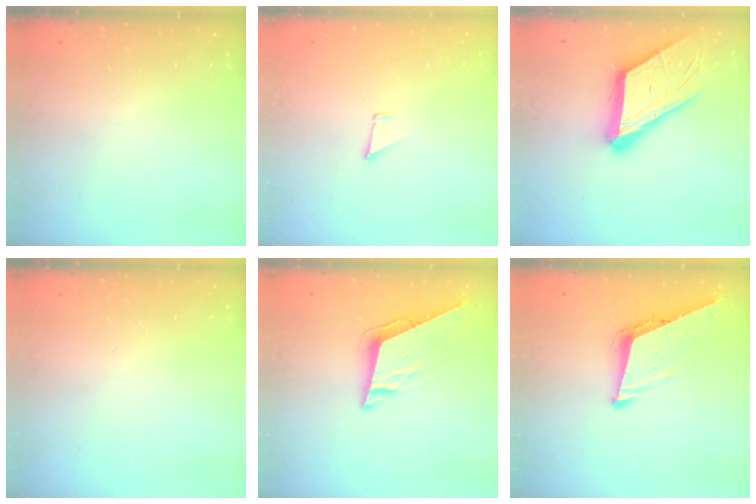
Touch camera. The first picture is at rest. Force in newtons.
{"total": 0.9, "press": 0.8, "slide": 0.1}
{"total": 17.8, "press": 17.7, "slide": 1.8}
{"total": 0.0}
{"total": 9.7, "press": 9.7, "slide": 1.2}
{"total": 9.0, "press": 8.6, "slide": 2.6}